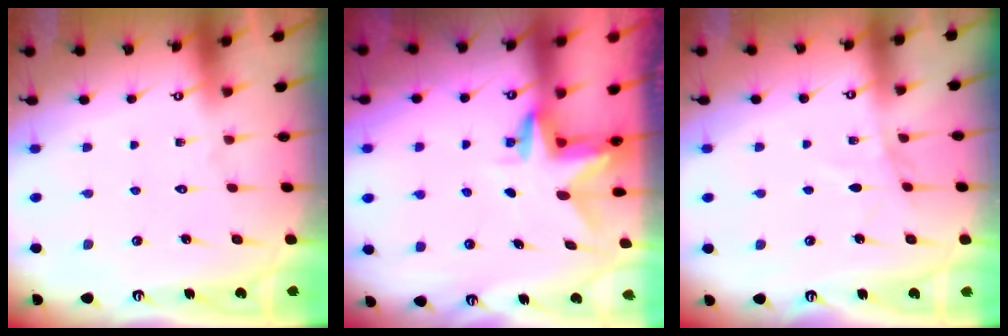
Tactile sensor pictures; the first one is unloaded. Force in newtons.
{"total": 3.0, "press": 3.0, "slide": 0.3}
{"total": 3.7, "press": 3.7, "slide": 0.4}